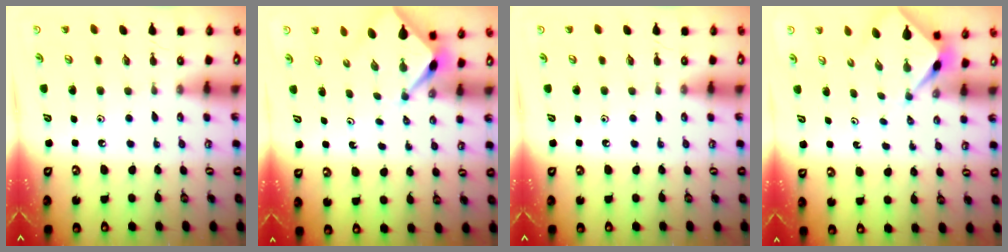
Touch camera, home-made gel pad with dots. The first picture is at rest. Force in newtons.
{"total": 2.4, "press": 2.3, "slide": 0.3}
{"total": 0.0}
{"total": 2.3, "press": 2.3, "slide": 0.3}